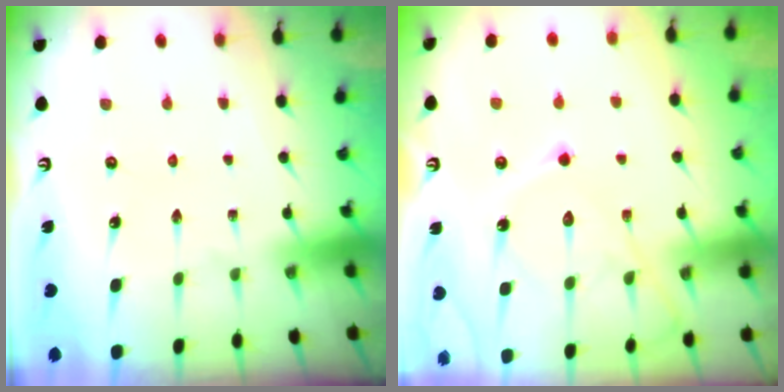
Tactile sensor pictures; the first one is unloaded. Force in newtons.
{"total": 13.9, "press": 13.8, "slide": 1.5}